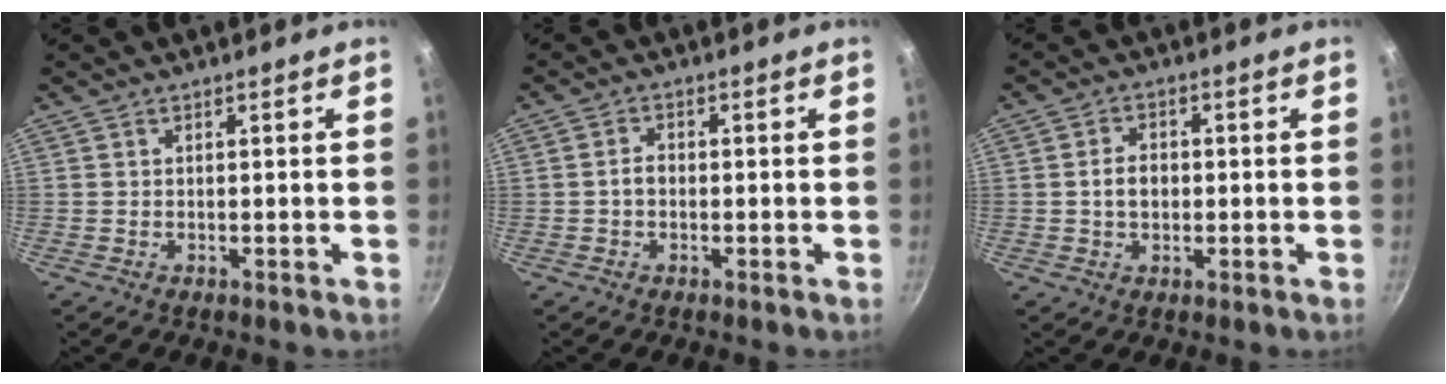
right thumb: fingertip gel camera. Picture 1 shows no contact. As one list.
[{"total": 2.3, "force": [-0.4, 1.6, 1.6], "torque": [-0.021, 0.012, -0.008]}, {"total": 4.2, "force": [-0.2, 3.2, 2.8], "torque": [-0.031, 0.012, -0.005]}]